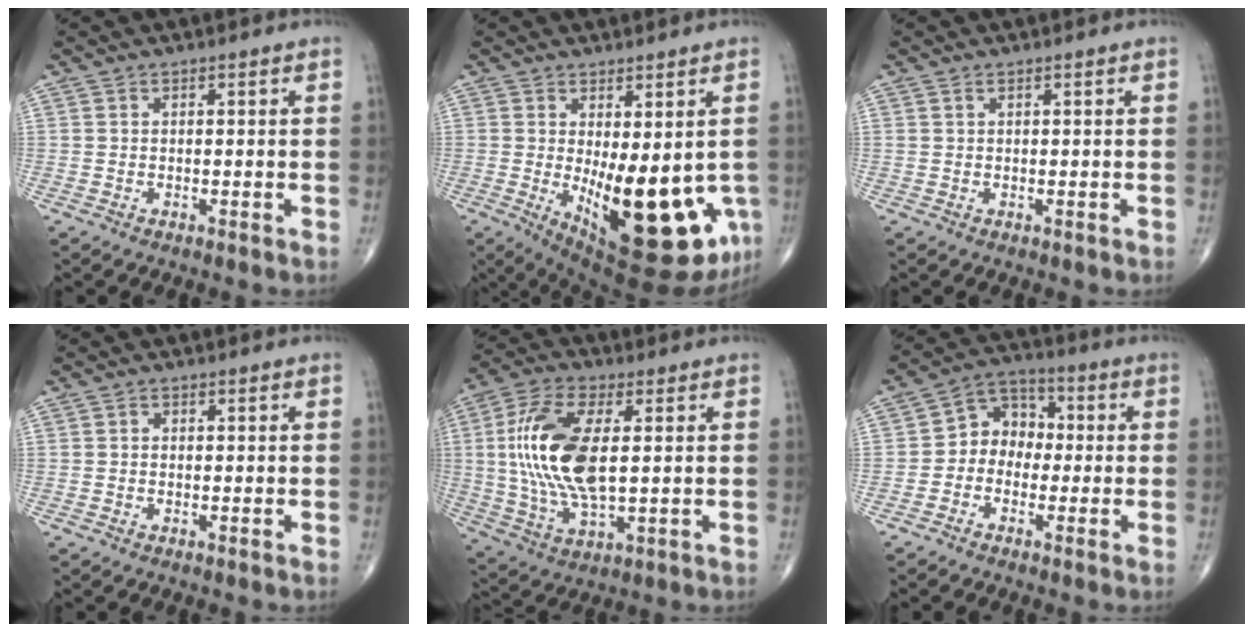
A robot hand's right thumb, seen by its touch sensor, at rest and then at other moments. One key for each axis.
{"total": 19.9, "fx": -3.7, "fy": 8.1, "fz": 17.8, "tx": -0.217, "ty": -0.036, "tz": -0.026}
{"total": 0.6, "fx": 0.4, "fy": 0.2, "fz": 0.3, "tx": -0.009, "ty": 0.004, "tz": 0.008}
{"total": 0.8, "fx": 0.0, "fy": 0.7, "fz": 0.4, "tx": -0.003, "ty": 0.002, "tz": -0.002}
{"total": 17.5, "fx": 1.9, "fy": 7.9, "fz": 15.5, "tx": -0.321, "ty": -0.002, "tz": 0.037}
{"total": 9.4, "fx": -0.1, "fy": 7.6, "fz": 5.5, "tx": -0.048, "ty": 0.033, "tz": -0.016}